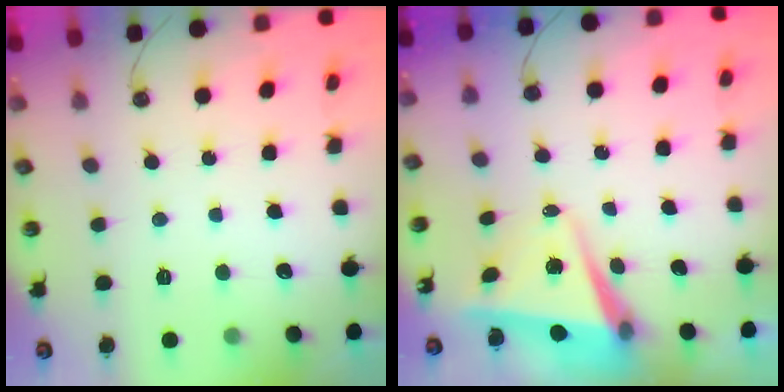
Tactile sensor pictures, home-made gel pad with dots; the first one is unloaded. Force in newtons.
{"total": 5.3, "press": 4.9, "slide": 2.0}